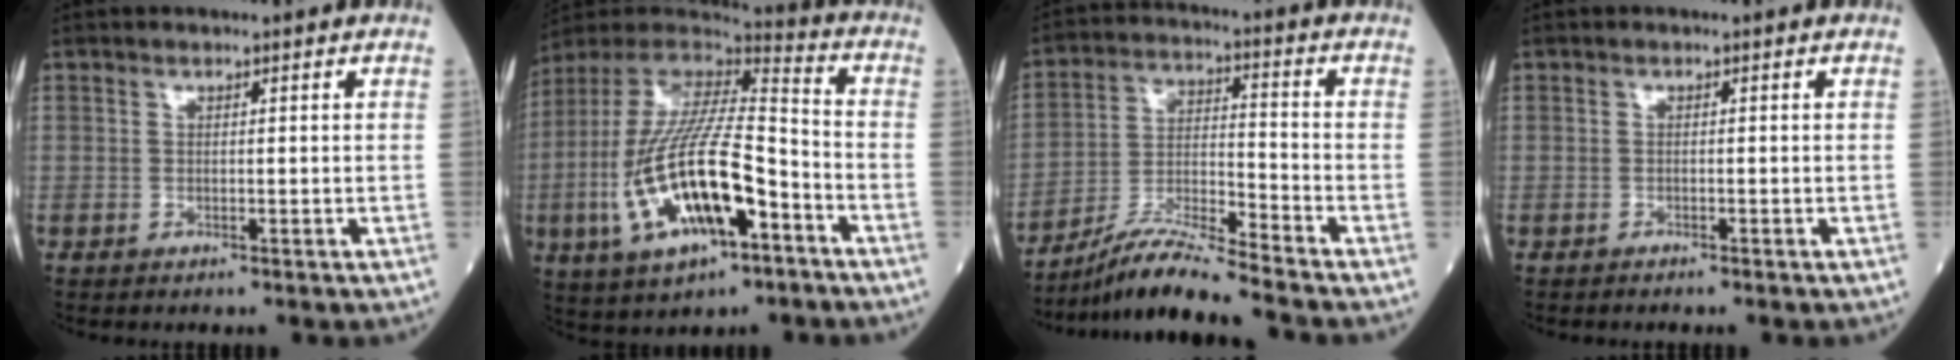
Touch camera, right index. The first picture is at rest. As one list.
[{"total": 20.9, "force": [-6.9, 6.1, 18.8], "torque": [-0.409, -0.014, -0.115]}, {"total": 10.7, "force": [-9.6, -1.6, 4.4], "torque": [-0.086, -0.010, -0.176]}, {"total": 0.8, "force": [-0.7, -0.1, 0.4], "torque": [-0.007, 0.001, -0.008]}]